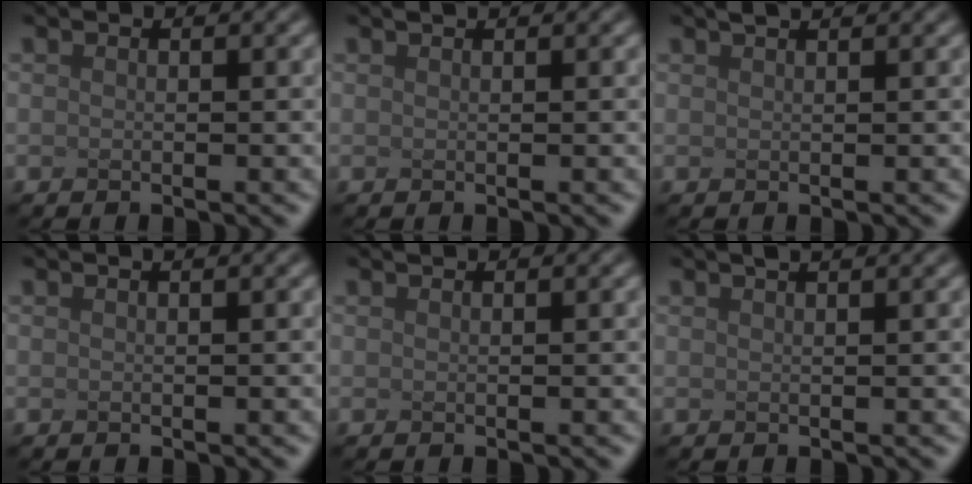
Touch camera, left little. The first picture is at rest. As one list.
[{"total": 1.0, "force": [0.8, 0.3, 0.5], "torque": [-0.002, 0.003, -0.002]}, {"total": 2.3, "force": [1.7, 0.7, 1.4], "torque": [0.000, 0.014, -0.003]}, {"total": 1.6, "force": [1.0, 0.6, 1.1], "torque": [-0.004, 0.010, -0.006]}, {"total": 0.7, "force": [0.7, 0.1, 0.2], "torque": [-0.002, 0.000, 0.003]}, {"total": 3.7, "force": [2.5, 1.4, 2.3], "torque": [-0.007, 0.031, 0.000]}]